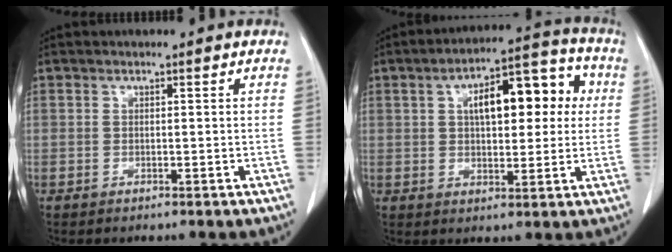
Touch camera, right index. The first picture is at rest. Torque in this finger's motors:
{"motor_torque": [1.19, 0.77, 0.49, 0.10]}